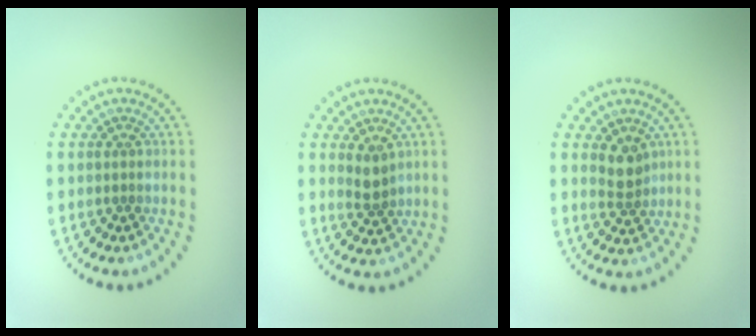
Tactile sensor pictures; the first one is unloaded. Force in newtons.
{"total": 1.8, "press": 1.5, "slide": 1.0}
{"total": 2.1, "press": 1.8, "slide": 1.0}